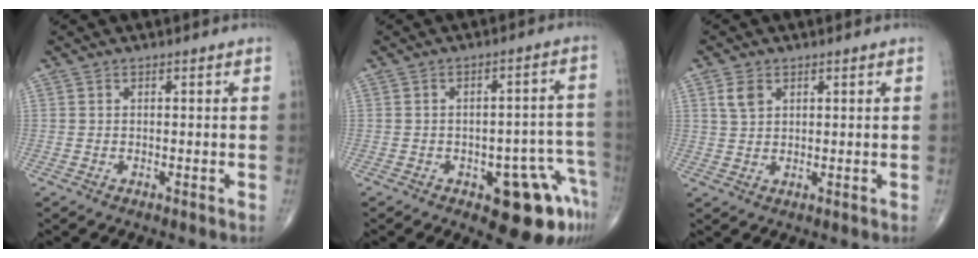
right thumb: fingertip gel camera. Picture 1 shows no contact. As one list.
[{"total": 12.2, "force": [-6.0, 5.1, 9.3], "torque": [-0.068, 0.045, -0.067]}, {"total": 3.3, "force": [1.6, 2.2, 1.9], "torque": [-0.033, -0.001, 0.034]}]